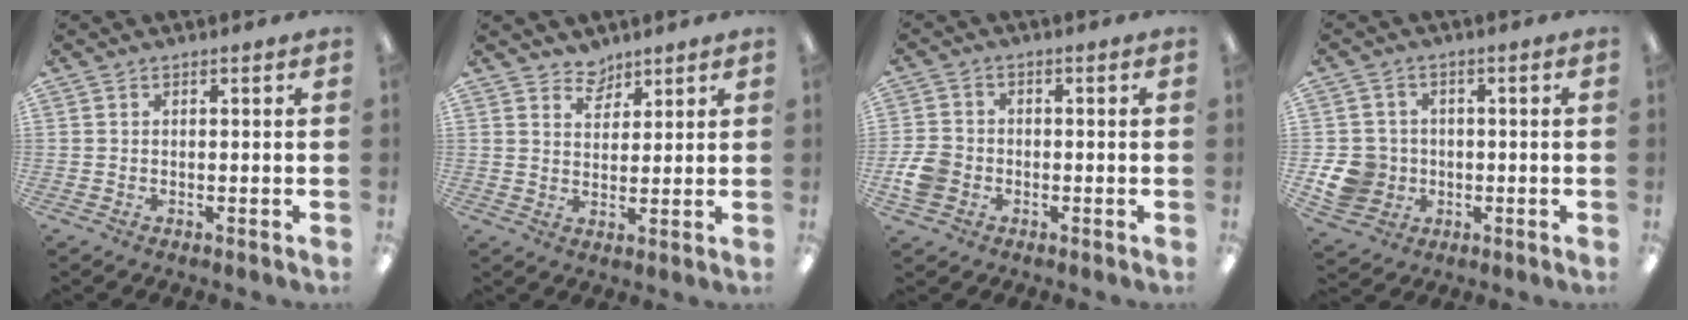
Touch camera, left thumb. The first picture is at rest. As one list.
[{"total": 4.7, "force": [4.2, 2.2, 0.2], "torque": [-0.002, -0.026, 0.077]}, {"total": 5.9, "force": [-1.8, 4.8, 3.0], "torque": [-0.059, 0.014, -0.031]}, {"total": 8.8, "force": [-1.3, 8.1, 3.1], "torque": [-0.075, 0.013, -0.019]}]